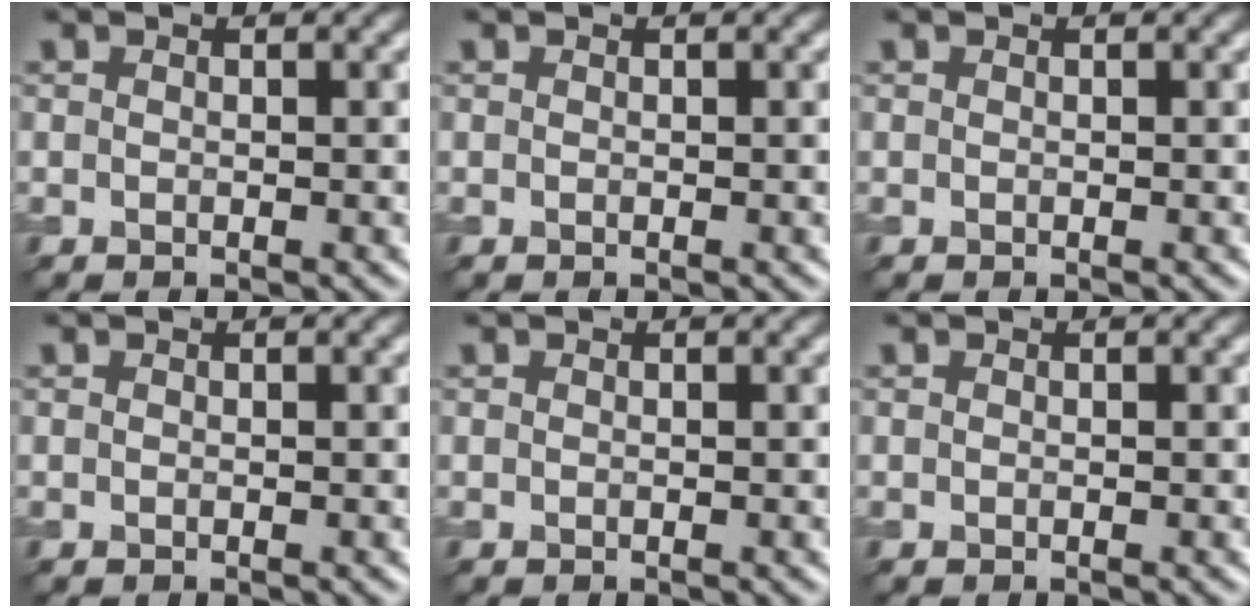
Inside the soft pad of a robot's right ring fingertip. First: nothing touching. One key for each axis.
{"total": 0.0}
{"total": 0.0}
{"total": 0.0}
{"total": 0.0}
{"total": 0.0}